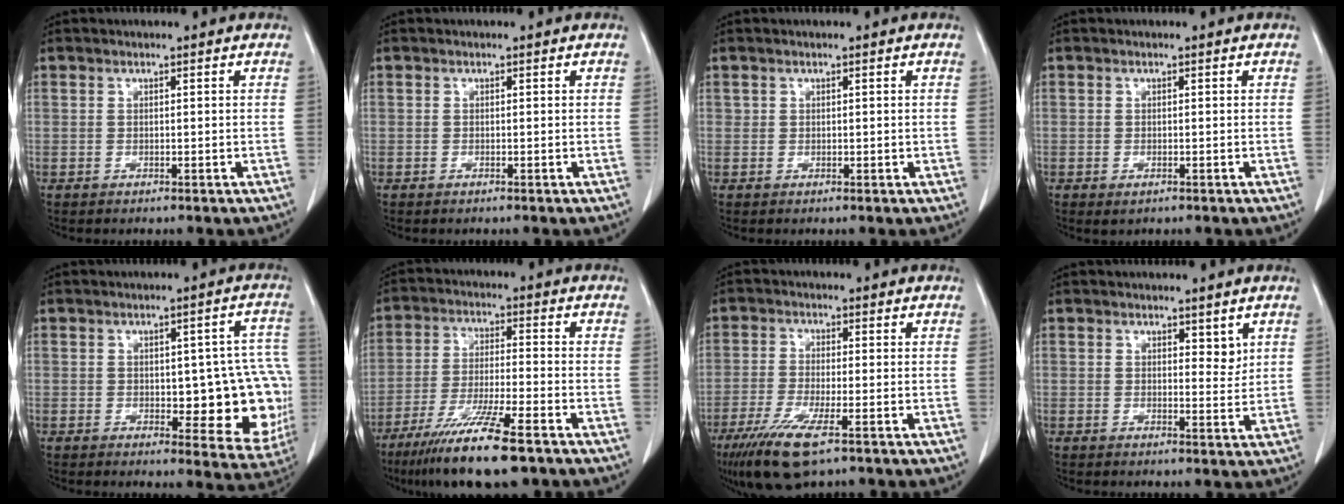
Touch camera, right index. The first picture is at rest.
{"total": 0.0}
{"total": 0.8, "force": [0.3, 0.7, 0.2], "torque": [0.008, 0.002, 0.002]}
{"total": 1.2, "force": [-0.6, 0.5, 0.9], "torque": [-0.013, -0.002, -0.003]}
{"total": 14.8, "force": [-1.4, 5.9, 13.5], "torque": [-0.120, 0.017, -0.007]}
{"total": 13.4, "force": [-9.1, 1.0, 9.8], "torque": [-0.185, -0.039, -0.157]}
{"total": 9.1, "force": [-5.4, 1.4, 7.1], "torque": [-0.139, -0.025, -0.093]}
{"total": 2.2, "force": [1.3, 1.1, 1.4], "torque": [-0.013, -0.011, 0.020]}